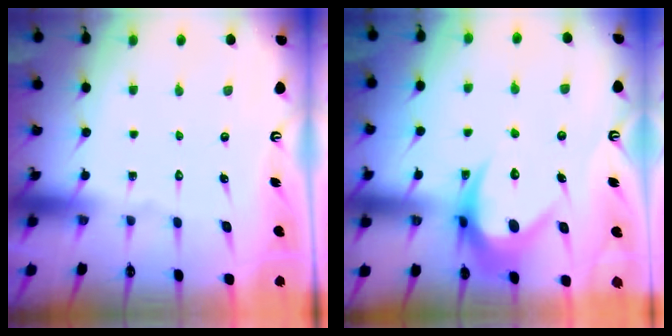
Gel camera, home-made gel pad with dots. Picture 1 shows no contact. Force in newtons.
{"total": 10.5, "press": 10.5, "slide": 0.4}